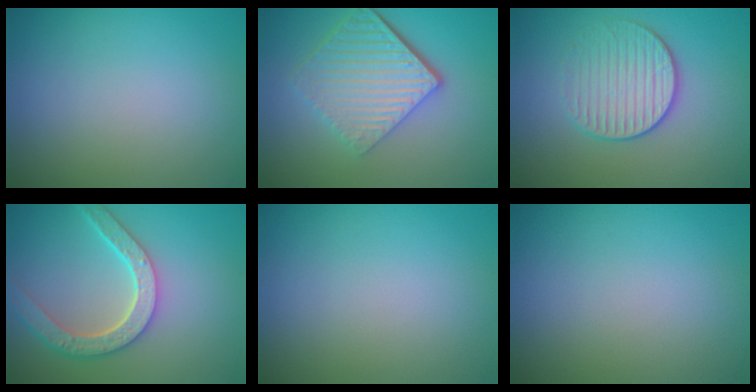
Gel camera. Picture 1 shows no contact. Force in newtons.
{"total": 6.8, "press": 4.4, "slide": 5.2}
{"total": 3.3, "press": 3.1, "slide": 1.2}
{"total": 5.0, "press": 4.1, "slide": 3.0}
{"total": 0.0}
{"total": 0.0}